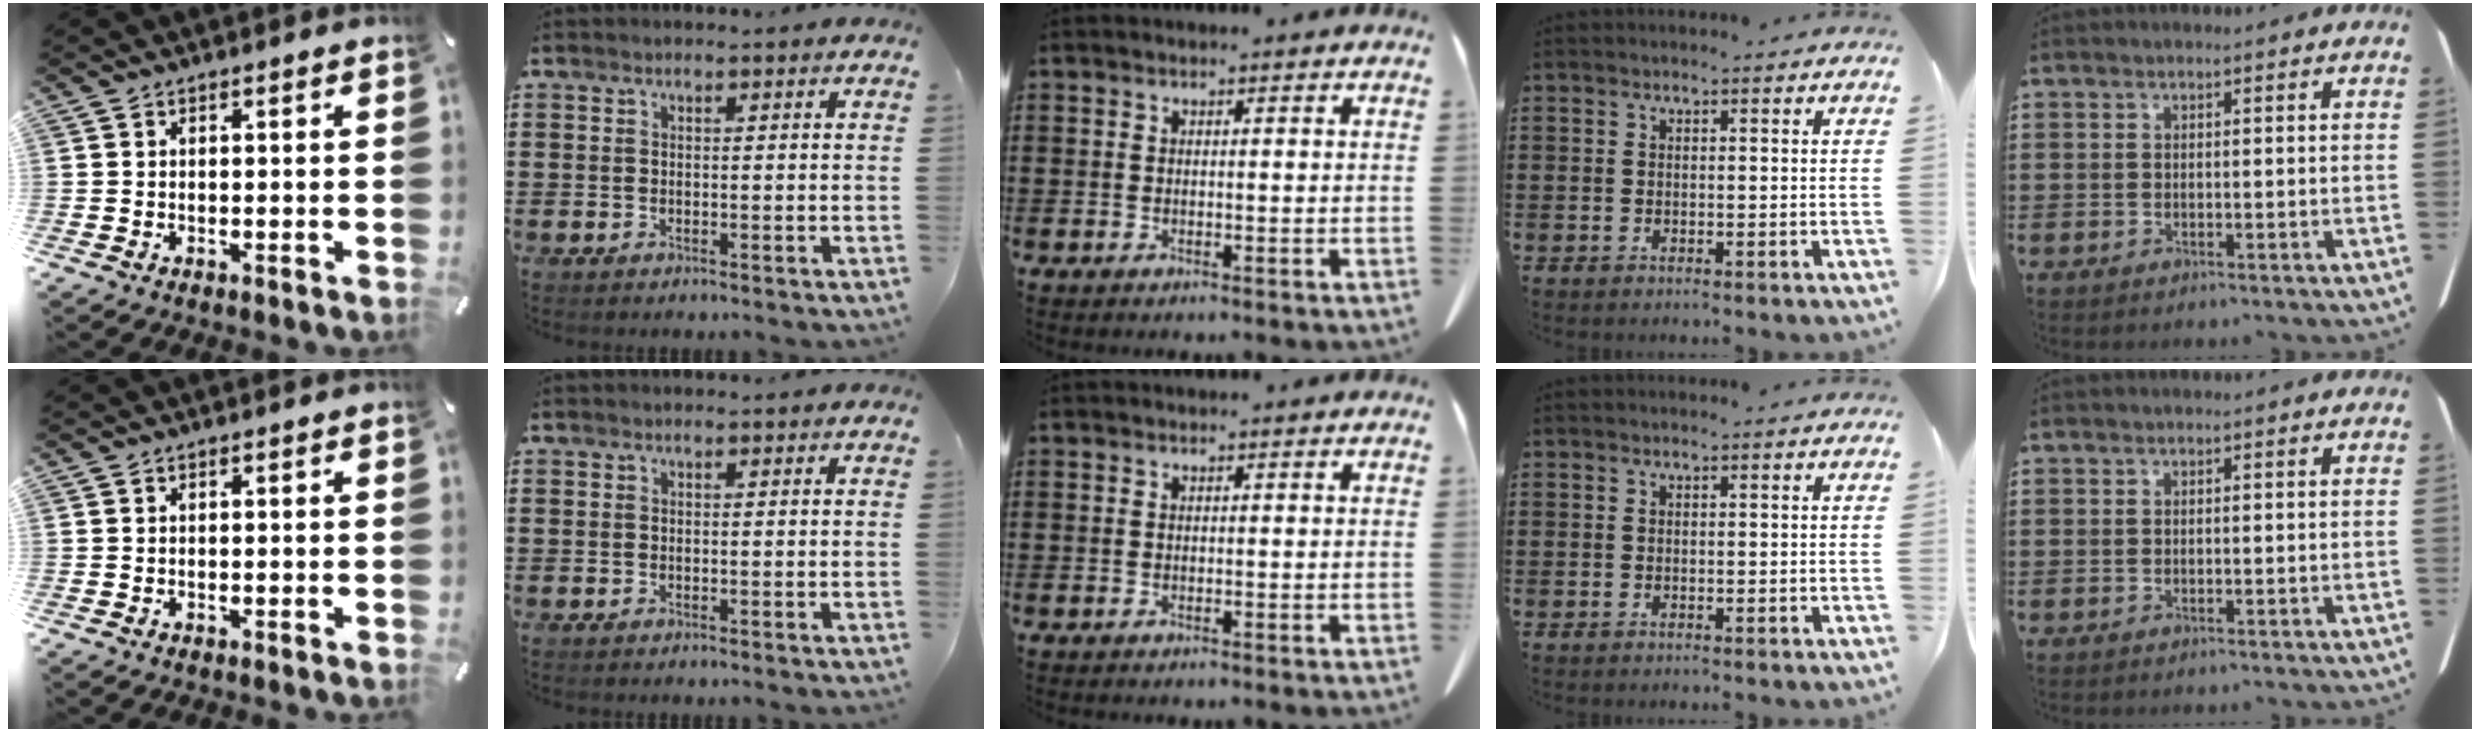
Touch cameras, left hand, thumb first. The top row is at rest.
{}